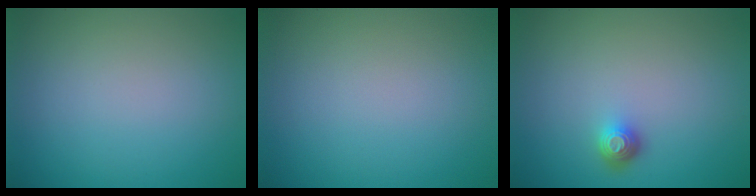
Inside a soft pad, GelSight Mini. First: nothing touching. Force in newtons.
{"total": 0.0}
{"total": 1.6, "press": 1.1, "slide": 1.0}